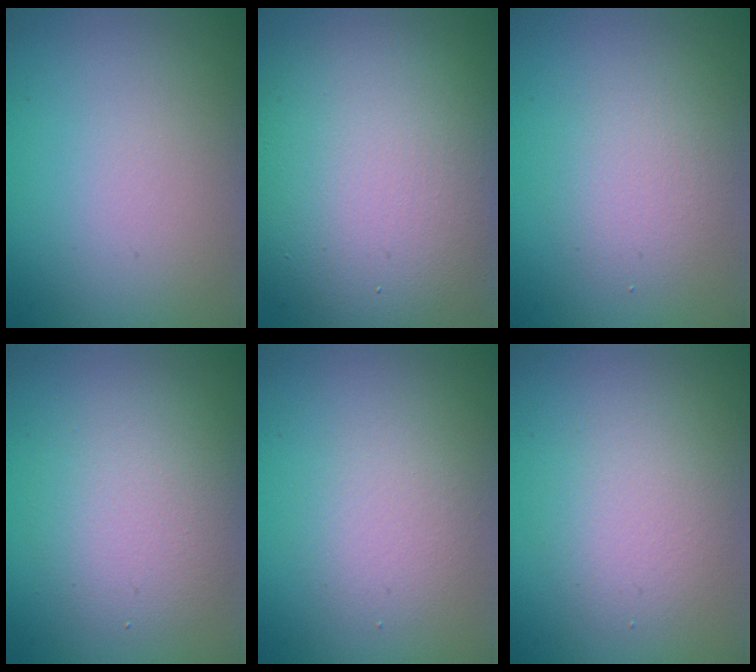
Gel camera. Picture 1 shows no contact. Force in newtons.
{"total": 12.7, "press": 12.6, "slide": 0.8}
{"total": 2.3, "press": 2.3, "slide": 0.2}
{"total": 4.2, "press": 4.2, "slide": 0.1}
{"total": 2.2, "press": 2.2, "slide": 0.1}
{"total": 2.9, "press": 2.9, "slide": 0.3}